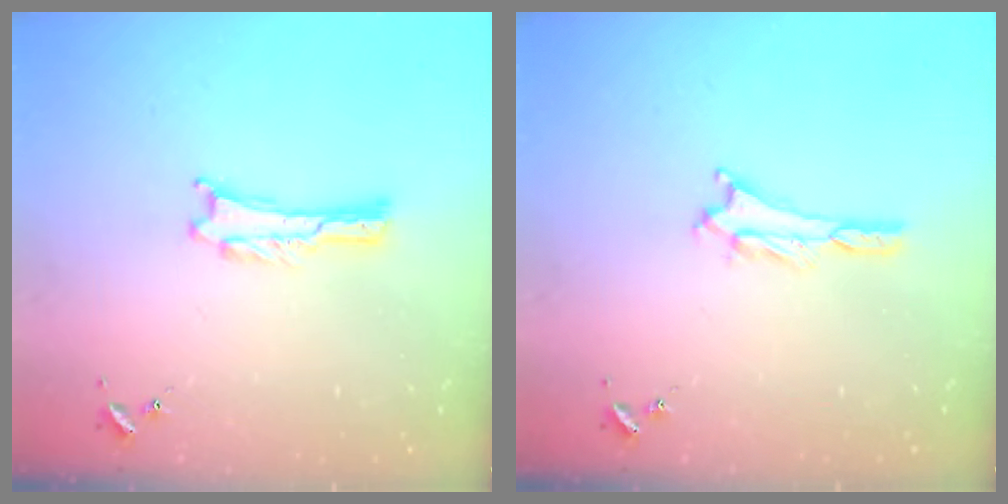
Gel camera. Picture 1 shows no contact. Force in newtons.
{"total": 1.8, "press": 1.8, "slide": 0.1}